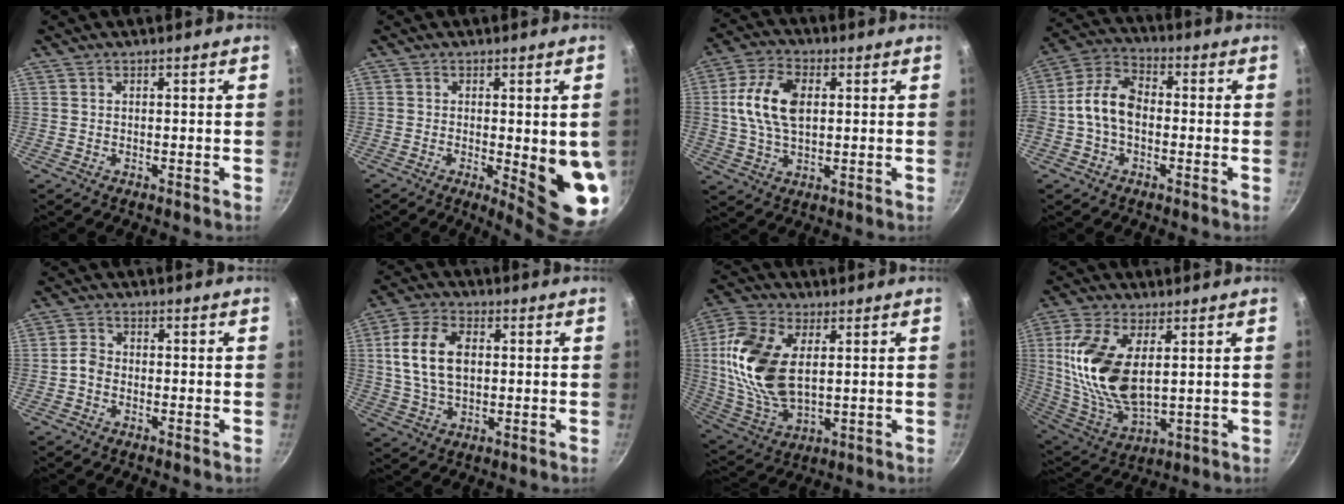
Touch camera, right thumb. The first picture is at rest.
{"total": 11.8, "force": [-1.4, 3.1, 11.3], "torque": [-0.119, -0.018, -0.009]}
{"total": 11.9, "force": [1.7, 7.0, 9.5], "torque": [-0.173, 0.012, 0.025]}
{"total": 10.2, "force": [-1.1, 6.9, 7.5], "torque": [-0.129, 0.036, -0.039]}
{"total": 2.4, "force": [-1.1, 1.7, 1.2], "torque": [-0.027, 0.018, -0.028]}
{"total": 11.7, "force": [1.5, 7.4, 8.9], "torque": [-0.159, 0.011, 0.024]}
{"total": 18.2, "force": [3.0, 10.5, 14.5], "torque": [-0.279, -0.004, 0.060]}
{"total": 17.9, "force": [3.5, 9.4, 14.9], "torque": [-0.292, -0.020, 0.077]}